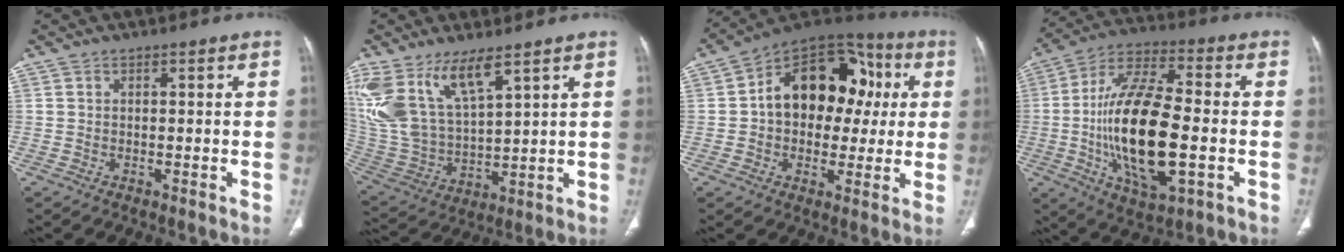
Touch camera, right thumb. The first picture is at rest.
{"total": 15.8, "force": [9.5, 6.2, 10.9], "torque": [-0.223, -0.034, 0.211]}
{"total": 20.1, "force": [2.5, 14.0, 14.2], "torque": [-0.160, 0.038, 0.030]}
{"total": 21.9, "force": [-3.3, 8.4, 19.9], "torque": [-0.382, 0.012, -0.055]}